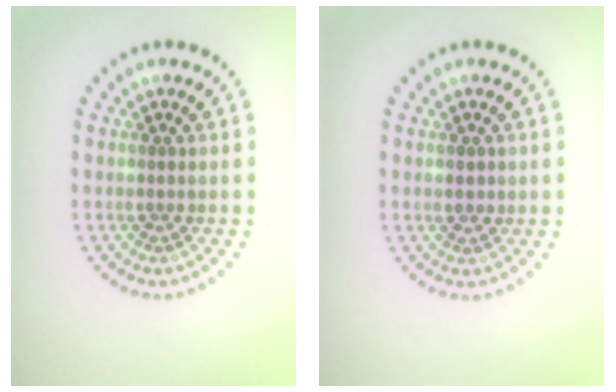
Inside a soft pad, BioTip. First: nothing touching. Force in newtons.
{"total": 0.7, "press": 0.6, "slide": 0.2}